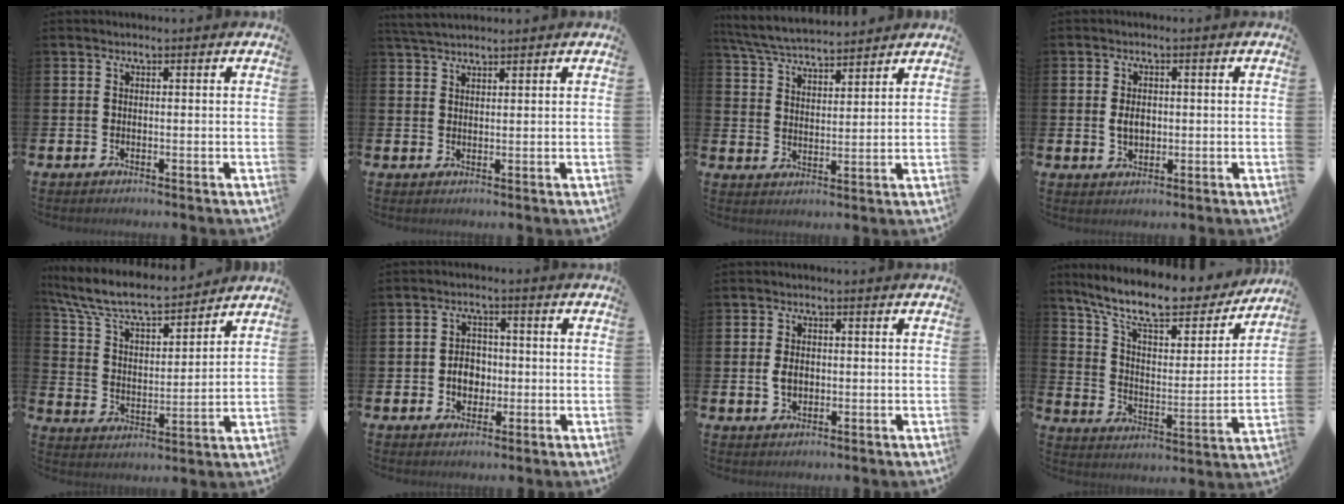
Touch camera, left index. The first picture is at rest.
{"total": 3.0, "force": [2.8, 0.6, 0.8], "torque": [-0.018, -0.006, 0.052]}
{"total": 5.9, "force": [5.8, 0.8, 1.0], "torque": [-0.043, -0.029, 0.104]}
{"total": 2.8, "force": [0.2, 1.9, 2.0], "torque": [-0.018, 0.000, -0.003]}
{"total": 8.7, "force": [7.9, 1.7, 3.0], "torque": [-0.100, -0.052, 0.140]}
{"total": 3.9, "force": [-0.7, 3.0, 2.3], "torque": [-0.025, 0.000, -0.020]}
{"total": 2.7, "force": [0.0, 1.9, 1.9], "torque": [-0.024, 0.002, -0.005]}
{"total": 11.6, "force": [9.9, 3.3, 5.2], "torque": [-0.130, -0.061, 0.169]}